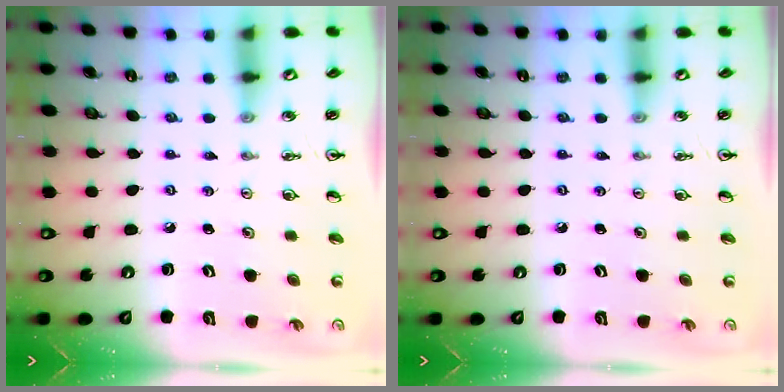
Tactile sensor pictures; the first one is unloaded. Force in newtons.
{"total": 0.0}